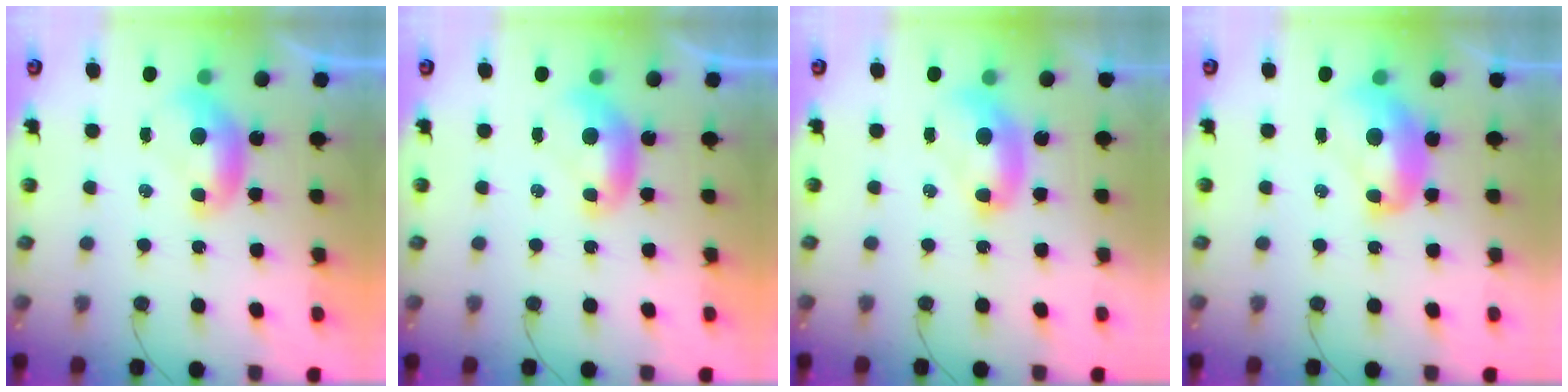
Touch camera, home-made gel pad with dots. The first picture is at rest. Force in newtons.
{"total": 0.0}
{"total": 2.5, "press": 2.5, "slide": 0.1}
{"total": 3.1, "press": 3.1, "slide": 0.5}